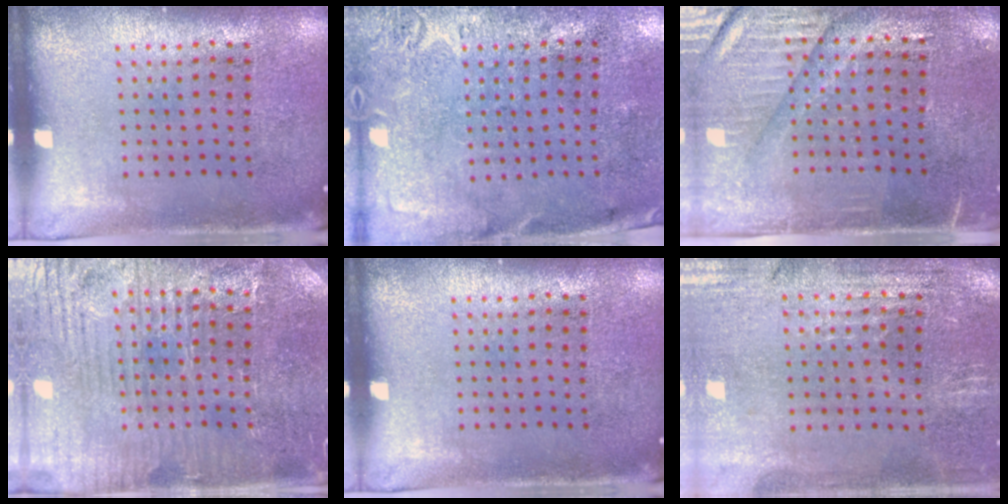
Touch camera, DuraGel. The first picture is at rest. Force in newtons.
{"total": 2.9, "press": 2.2, "slide": 1.8}
{"total": 3.5, "press": 3.1, "slide": 1.7}
{"total": 4.2, "press": 4.1, "slide": 0.9}
{"total": 0.0}
{"total": 0.9, "press": 0.8, "slide": 0.4}